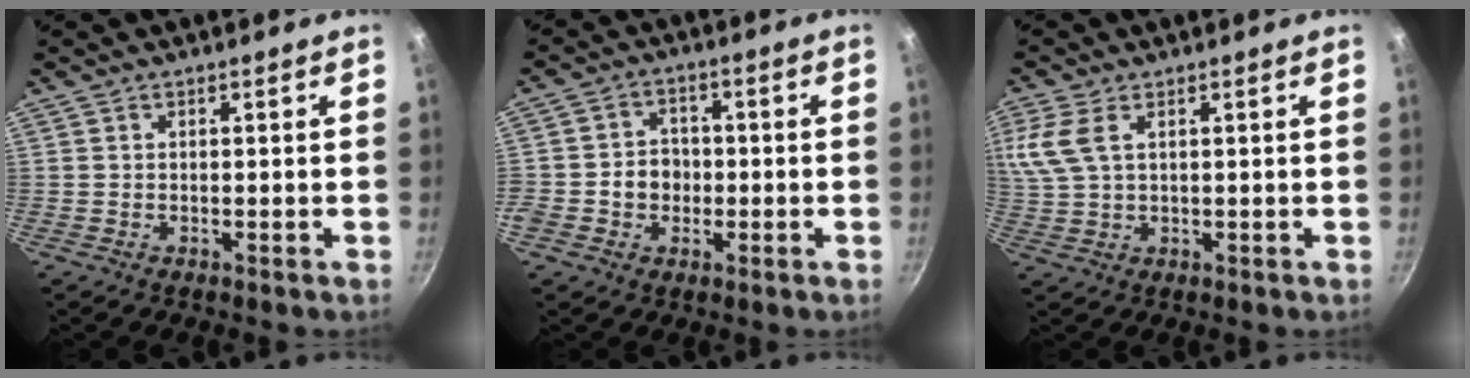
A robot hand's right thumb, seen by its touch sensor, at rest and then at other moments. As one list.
[{"total": 6.1, "force": [-1.3, 5.4, 2.6], "torque": [-0.011, 0.017, -0.030]}, {"total": 7.1, "force": [2.6, 3.8, 5.4], "torque": [-0.125, 0.008, 0.055]}]